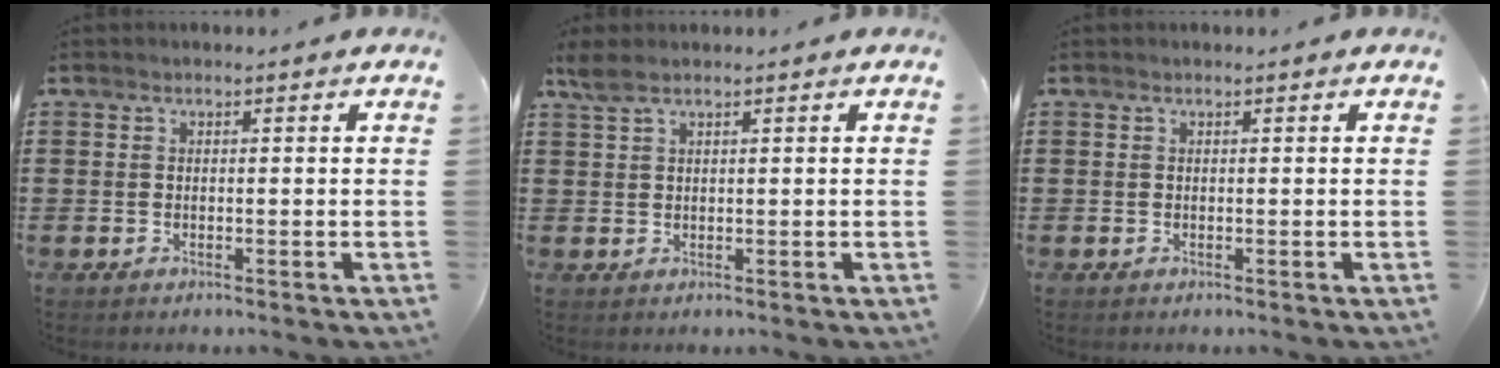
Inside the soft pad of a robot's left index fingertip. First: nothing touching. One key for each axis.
{"total": 2.1, "fx": 1.3, "fy": 0.6, "fz": 1.5, "tx": -0.034, "ty": 0.003, "tz": 0.024}
{"total": 0.0}